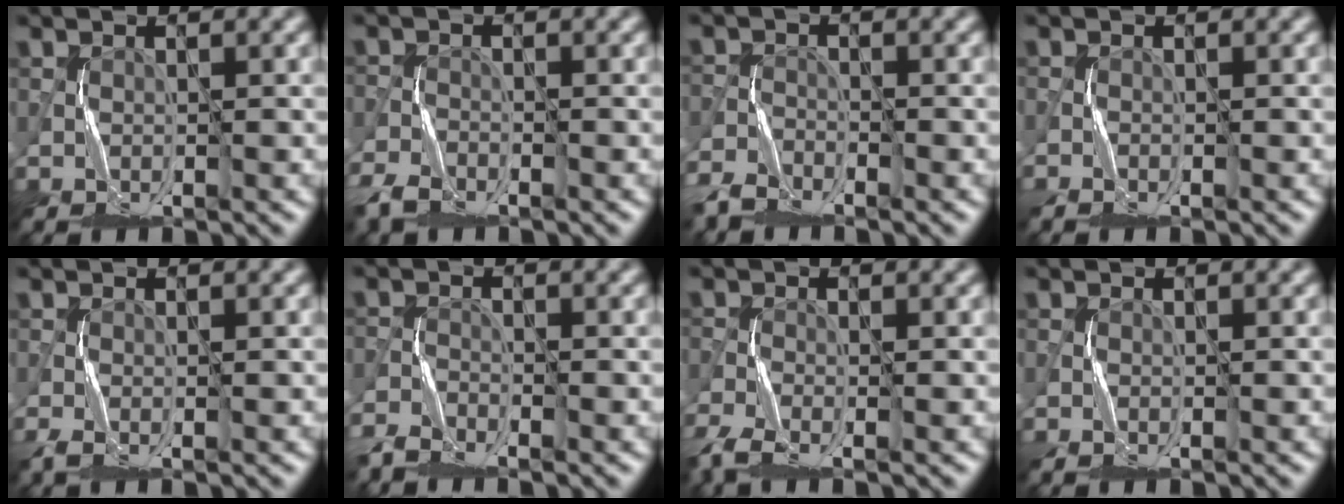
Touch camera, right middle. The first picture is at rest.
{"total": 3.9, "force": [-3.2, 1.5, 1.5], "torque": [-0.038, -0.009, -0.071]}
{"total": 3.5, "force": [-3.3, 1.0, 0.7], "torque": [-0.017, -0.011, -0.073]}
{"total": 1.2, "force": [-1.1, 0.2, 0.4], "torque": [-0.012, -0.003, -0.024]}
{"total": 1.8, "force": [-1.3, 0.4, 1.2], "torque": [-0.036, -0.006, -0.027]}
{"total": 3.3, "force": [-3.2, 0.6, 0.6], "torque": [-0.017, -0.011, -0.071]}
{"total": 3.7, "force": [-3.0, 0.9, 1.9], "torque": [-0.053, -0.012, -0.071]}
{"total": 0.9, "force": [-0.8, 0.1, 0.3], "torque": [-0.009, -0.002, -0.017]}